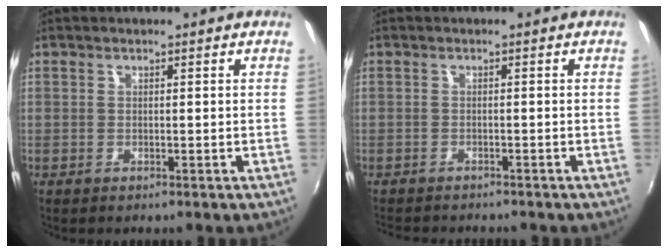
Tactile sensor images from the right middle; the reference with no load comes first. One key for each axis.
{"total": 4.3, "fx": -4.0, "fy": 0.9, "fz": 1.3, "tx": -0.037, "ty": -0.015, "tz": -0.063}